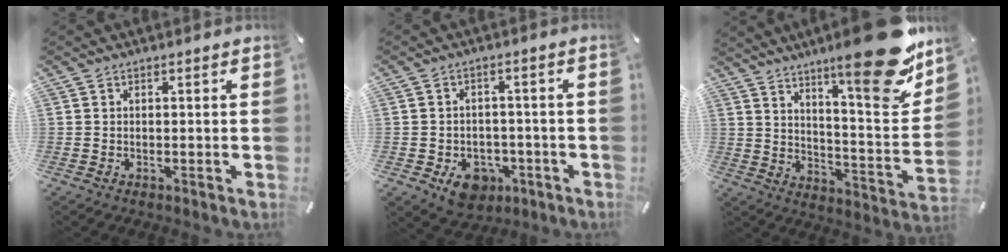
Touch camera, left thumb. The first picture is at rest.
{"total": 7.8, "force": [-3.6, 6.0, 3.6], "torque": [-0.049, 0.022, -0.061]}
{"total": 22.9, "force": [16.6, 5.2, 15.0], "torque": [-0.191, -0.137, 0.263]}